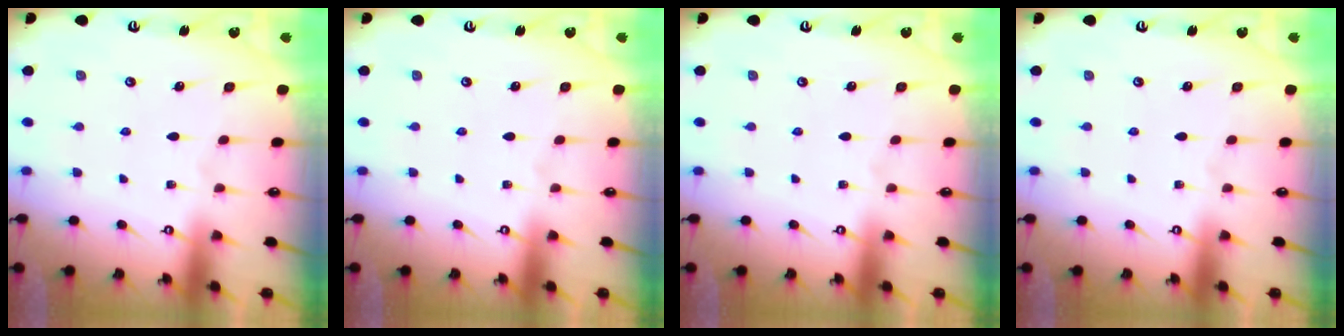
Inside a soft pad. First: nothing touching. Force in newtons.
{"total": 0.0}
{"total": 0.0}
{"total": 0.0}